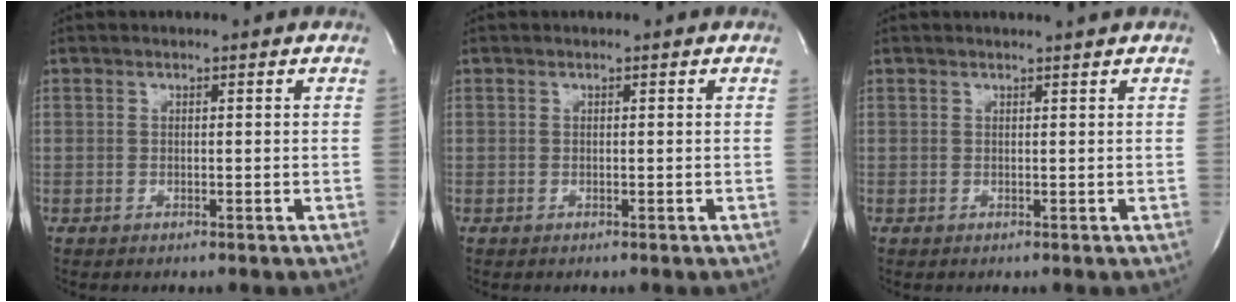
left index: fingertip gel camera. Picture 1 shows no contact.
{"total": 0.0}
{"total": 1.1, "force": [1.0, -0.4, 0.1], "torque": [-0.007, -0.007, 0.017]}